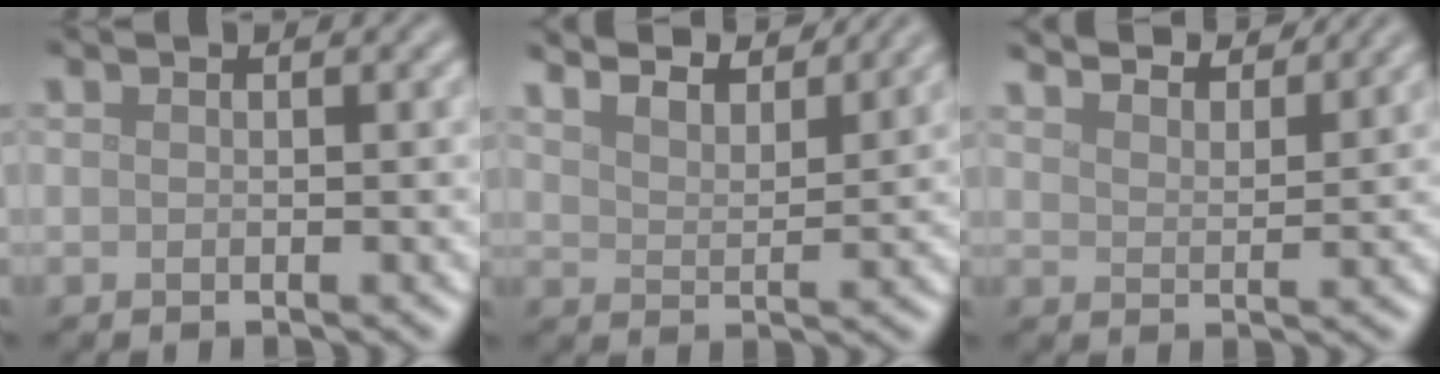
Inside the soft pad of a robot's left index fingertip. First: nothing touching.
{"total": 9.1, "force": [8.0, 2.2, 3.7], "torque": [-0.059, 0.014, 0.095]}
{"total": 7.3, "force": [6.7, 1.4, 2.6], "torque": [-0.035, 0.013, 0.079]}